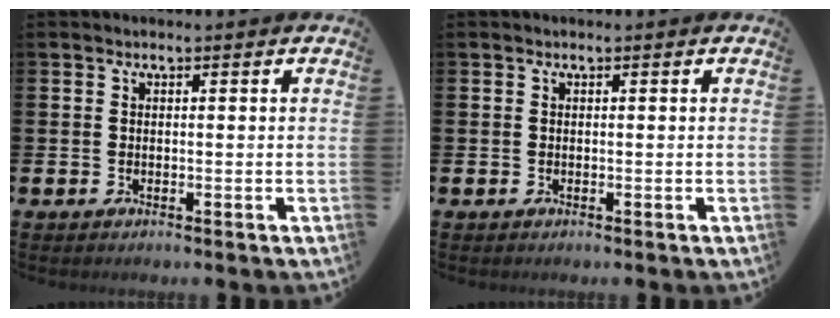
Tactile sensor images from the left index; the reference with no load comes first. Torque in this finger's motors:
{"motor_torque": [-0.01, 0.08, -0.03, -0.01]}